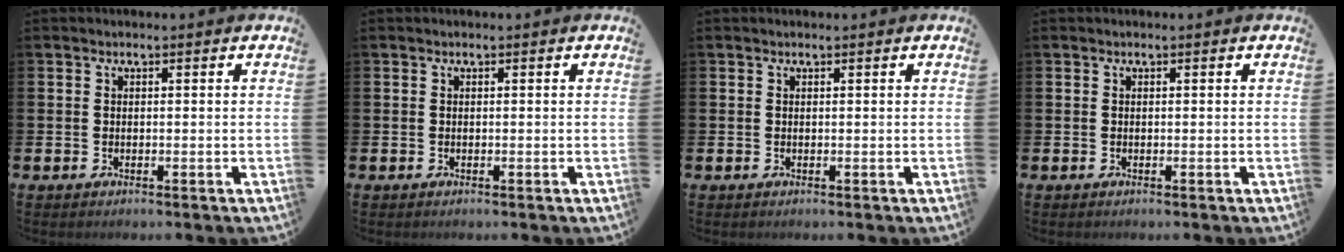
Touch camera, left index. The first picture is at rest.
{"total": 0.0}
{"total": 0.0}
{"total": 0.0}